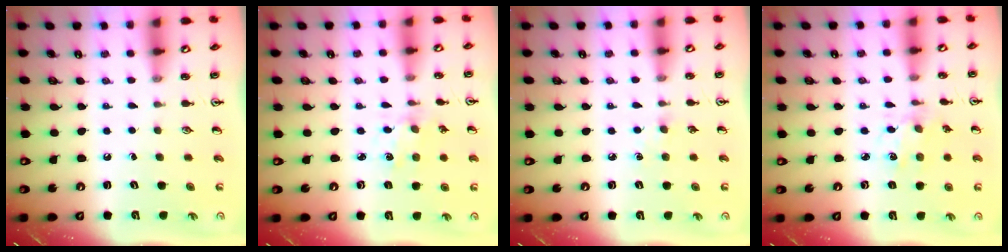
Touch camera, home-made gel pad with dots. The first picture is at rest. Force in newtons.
{"total": 1.1, "press": 1.0, "slide": 0.2}
{"total": 2.8, "press": 2.8, "slide": 0.4}
{"total": 2.1, "press": 2.0, "slide": 0.6}